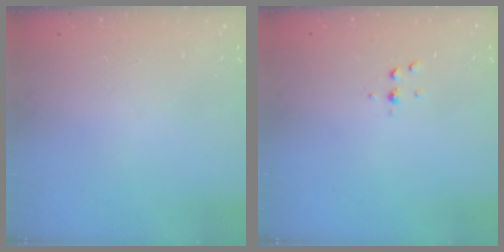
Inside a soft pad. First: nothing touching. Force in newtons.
{"total": 2.5, "press": 2.4, "slide": 0.2}